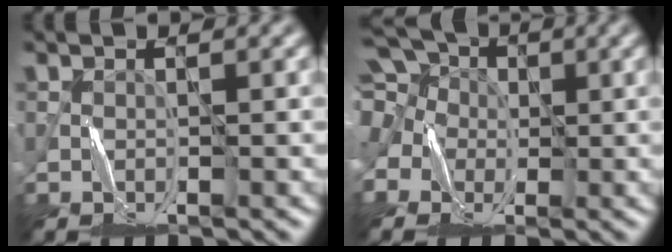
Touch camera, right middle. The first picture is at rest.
{"total": 10.7, "force": [3.4, 8.8, 5.1], "torque": [-0.144, 0.041, 0.031]}